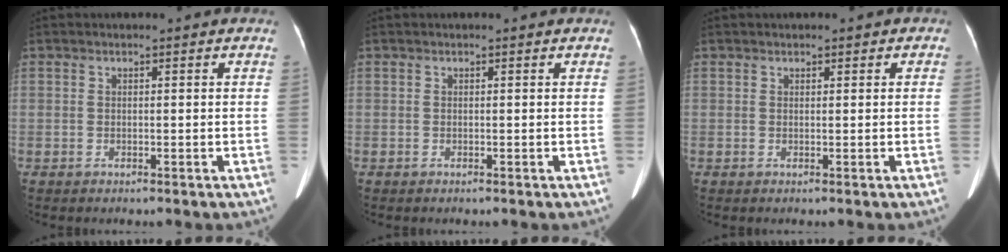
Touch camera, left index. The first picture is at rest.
{"total": 1.0, "force": [0.9, 0.2, 0.4], "torque": [-0.002, 0.001, 0.007]}
{"total": 0.9, "force": [0.3, 0.7, 0.4], "torque": [-0.003, -0.009, 0.001]}